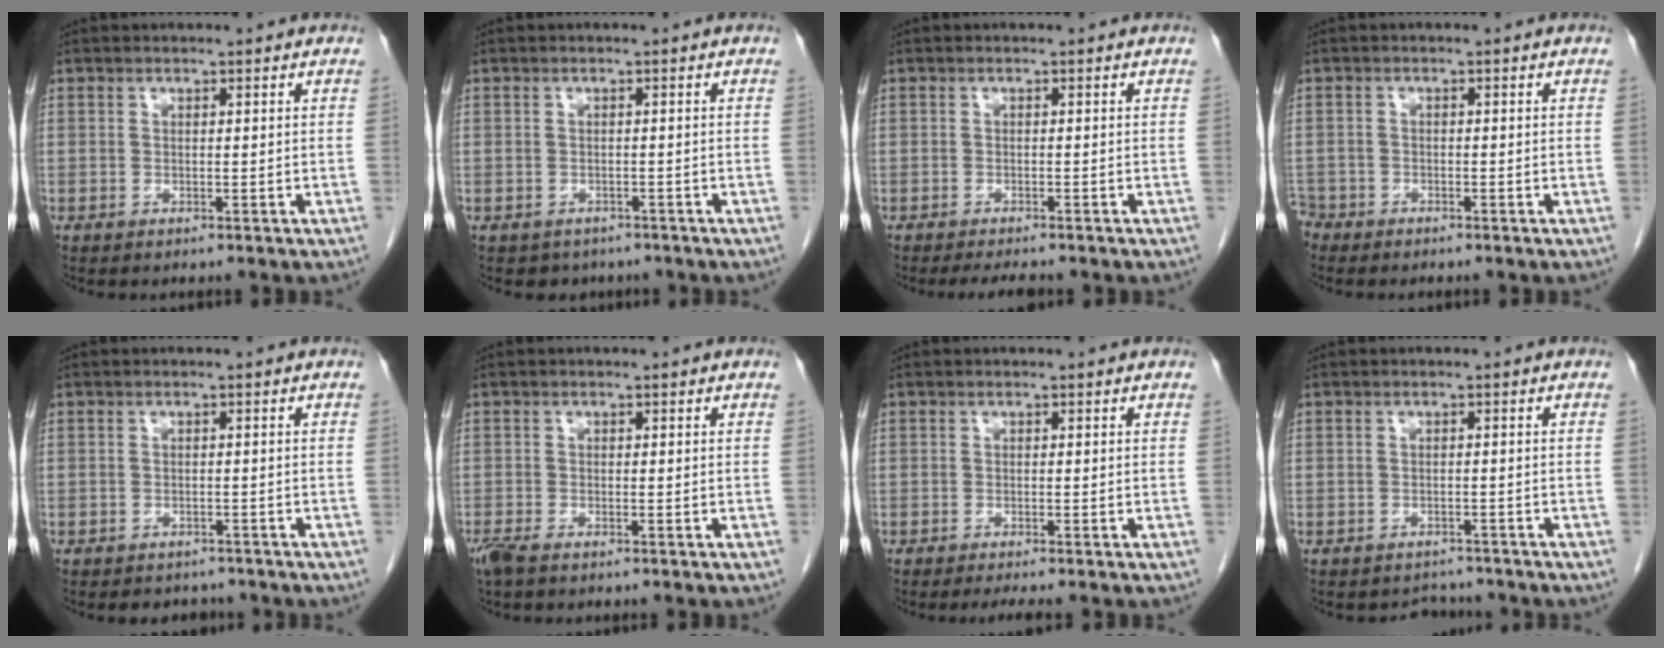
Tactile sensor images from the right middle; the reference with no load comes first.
{"total": 3.6, "force": [-2.8, 2.2, 0.4], "torque": [-0.009, 0.007, -0.034]}
{"total": 3.7, "force": [-3.2, 0.5, 1.7], "torque": [-0.023, -0.006, -0.045]}
{"total": 2.9, "force": [-2.6, 1.4, 0.0], "torque": [-0.002, 0.001, -0.051]}
{"total": 3.7, "force": [-3.3, 1.7, 0.3], "torque": [-0.007, 0.003, -0.041]}
{"total": 2.6, "force": [-1.9, 0.7, 1.6], "torque": [-0.040, -0.009, -0.035]}
{"total": 2.0, "force": [-1.6, -0.3, 1.1], "torque": [-0.016, -0.003, -0.026]}
{"total": 2.6, "force": [-2.4, 1.1, -0.5], "torque": [0.002, 0.005, -0.033]}